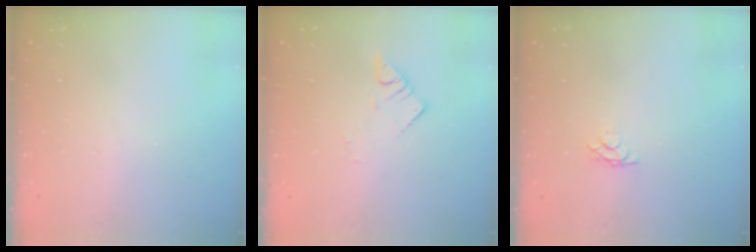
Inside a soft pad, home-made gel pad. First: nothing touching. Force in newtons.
{"total": 2.6, "press": 2.6, "slide": 0.1}
{"total": 3.6, "press": 3.6, "slide": 0.4}